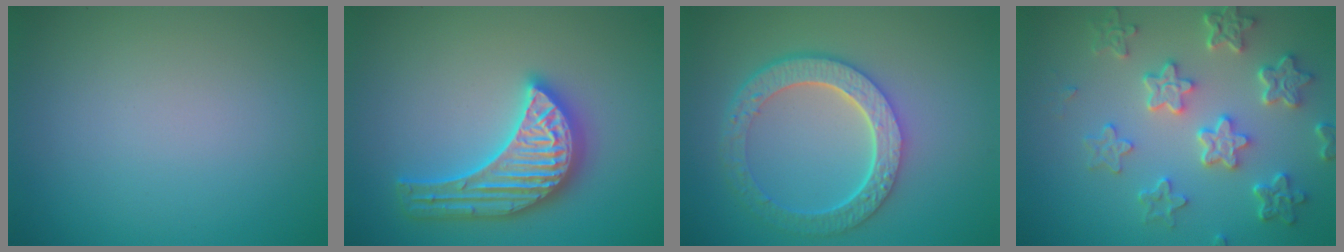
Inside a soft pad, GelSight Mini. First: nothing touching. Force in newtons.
{"total": 5.5, "press": 5.5, "slide": 0.6}
{"total": 6.0, "press": 4.4, "slide": 4.1}
{"total": 6.0, "press": 4.7, "slide": 3.7}